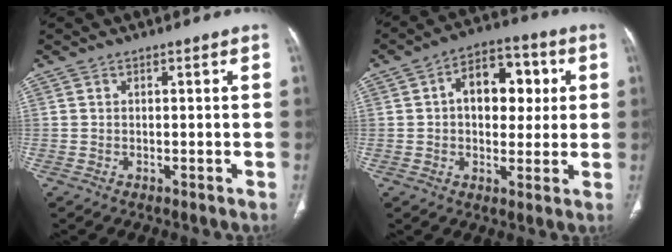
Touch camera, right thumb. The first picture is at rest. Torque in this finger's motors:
{"motor_torque": [1.41, 3.57, 0.65, -0.54, 0.05]}